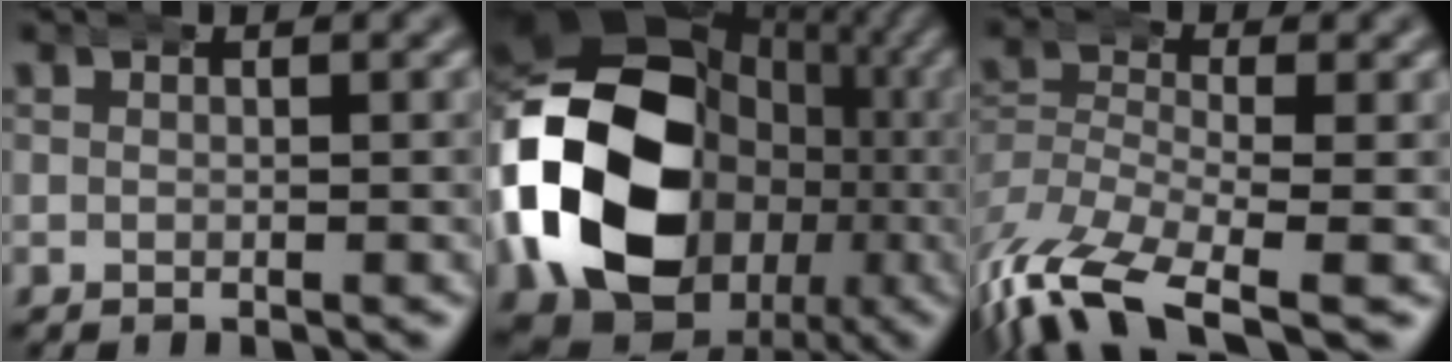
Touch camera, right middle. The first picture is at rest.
{"total": 24.0, "force": [-0.4, 17.3, 16.7], "torque": [-0.291, -0.037, 0.004]}
{"total": 7.4, "force": [-4.4, 3.3, 5.0], "torque": [-0.117, -0.040, -0.055]}